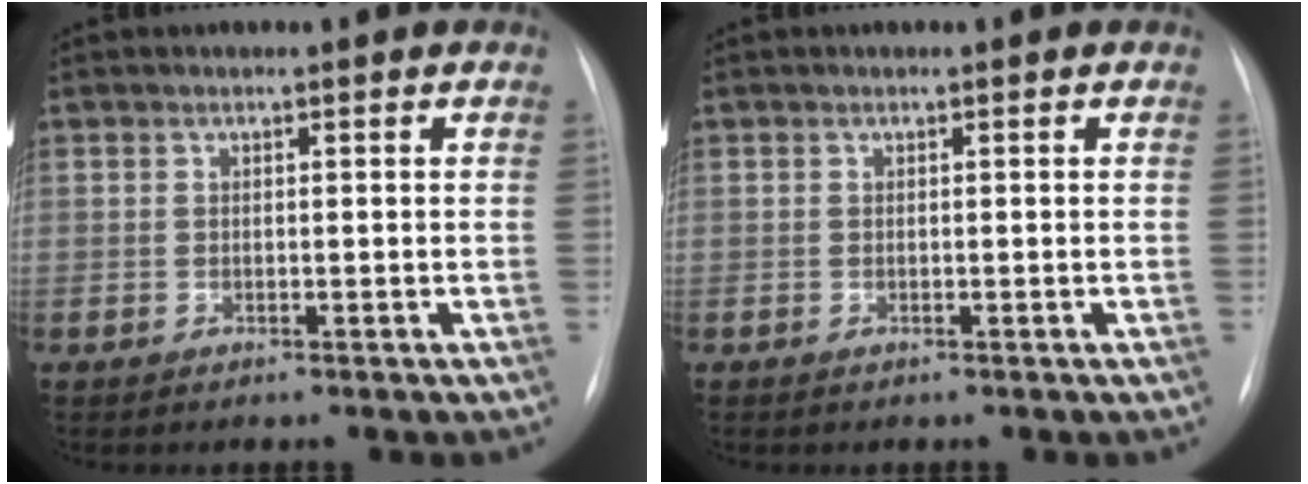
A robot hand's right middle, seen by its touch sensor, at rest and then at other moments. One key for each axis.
{"total": 0.0}